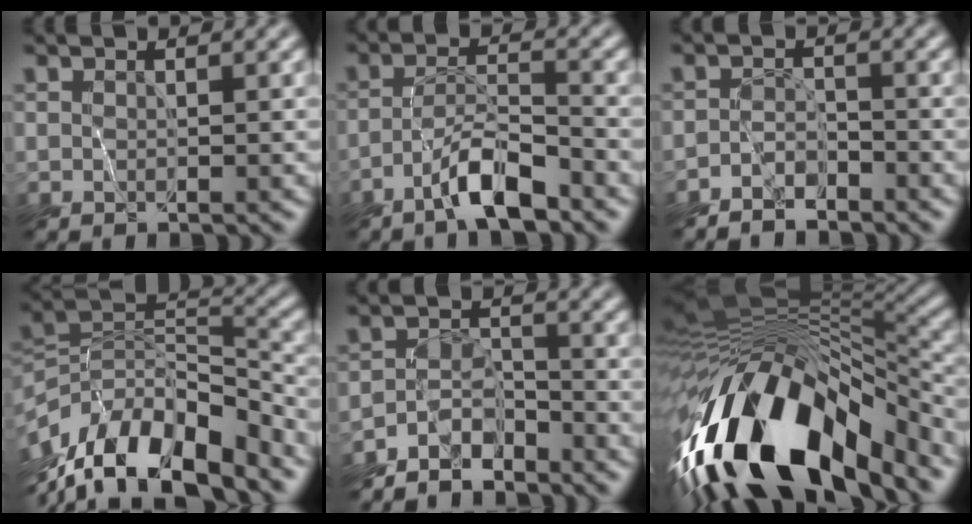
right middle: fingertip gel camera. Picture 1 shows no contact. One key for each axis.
{"total": 4.4, "fx": -3.6, "fy": 0.3, "fz": 2.5, "tx": -0.045, "ty": 0.004, "tz": -0.072}
{"total": 2.8, "fx": -2.8, "fy": 0.3, "fz": 0.2, "tx": -0.001, "ty": -0.002, "tz": -0.059}
{"total": 13.0, "fx": -10.4, "fy": 4.6, "fz": 6.4, "tx": -0.126, "ty": 0.022, "tz": -0.182}
{"total": 4.0, "fx": -3.8, "fy": 0.9, "fz": 0.4, "tx": -0.005, "ty": -0.004, "tz": -0.077}
{"total": 15.2, "fx": -8.3, "fy": 5.6, "fz": 11.3, "tx": -0.210, "ty": 0.013, "tz": -0.150}